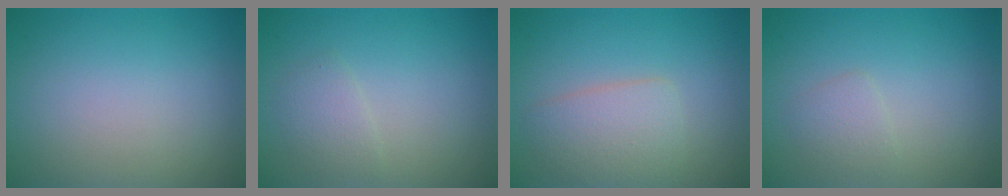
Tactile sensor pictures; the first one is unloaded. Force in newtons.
{"total": 1.6, "press": 1.6, "slide": 0.1}
{"total": 3.2, "press": 3.2, "slide": 0.1}
{"total": 1.4, "press": 1.4, "slide": 0.1}